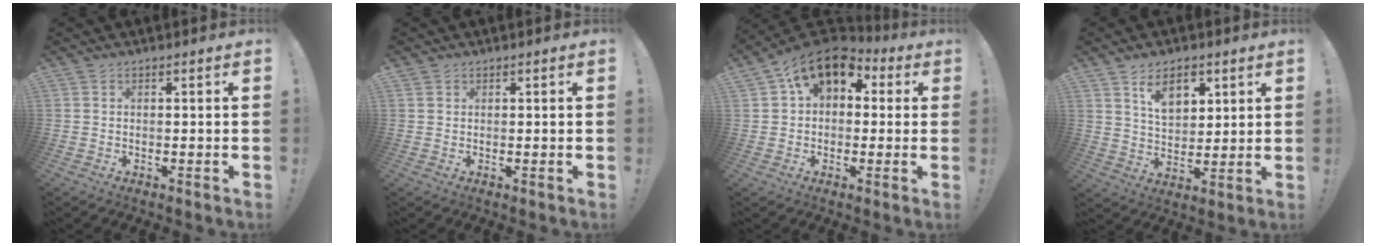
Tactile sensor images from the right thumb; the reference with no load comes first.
{"total": 0.9, "force": [0.6, 0.5, 0.2], "torque": [-0.008, 0.003, 0.014]}
{"total": 12.1, "force": [6.1, 7.8, 6.9], "torque": [-0.108, -0.030, 0.114]}
{"total": 10.0, "force": [5.9, 6.0, 5.4], "torque": [-0.080, -0.024, 0.109]}